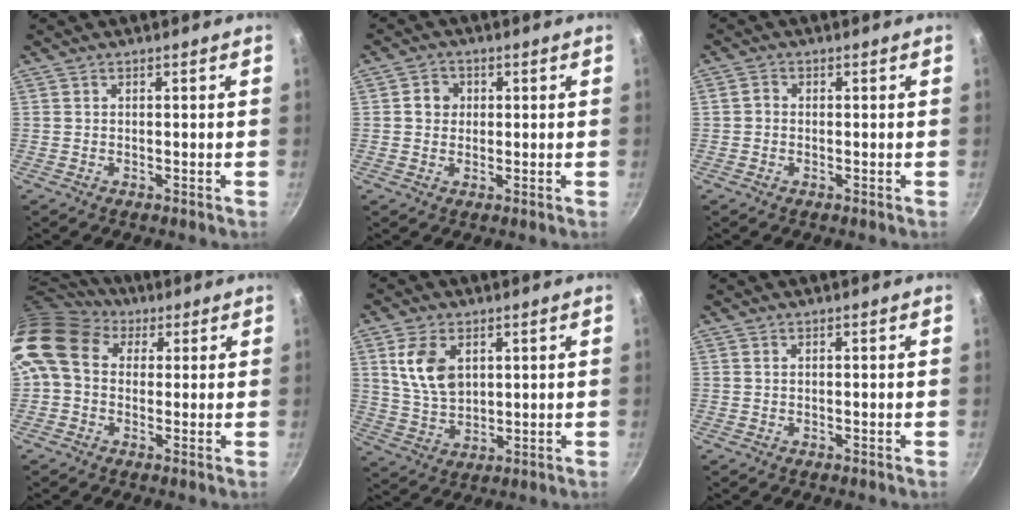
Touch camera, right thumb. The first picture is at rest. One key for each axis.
{"total": 3.5, "fx": 0.5, "fy": 3.3, "fz": 1.3, "tx": 0.000, "ty": 0.006, "tz": 0.002}
{"total": 1.5, "fx": -0.3, "fy": 1.3, "fz": 0.7, "tx": -0.011, "ty": 0.007, "tz": -0.008}
{"total": 13.5, "fx": 3.9, "fy": 10.3, "fz": 7.8, "tx": -0.145, "ty": 0.020, "tz": 0.050}
{"total": 9.4, "fx": 3.1, "fy": 6.0, "fz": 6.5, "tx": -0.113, "ty": -0.020, "tz": 0.067}
{"total": 0.0}